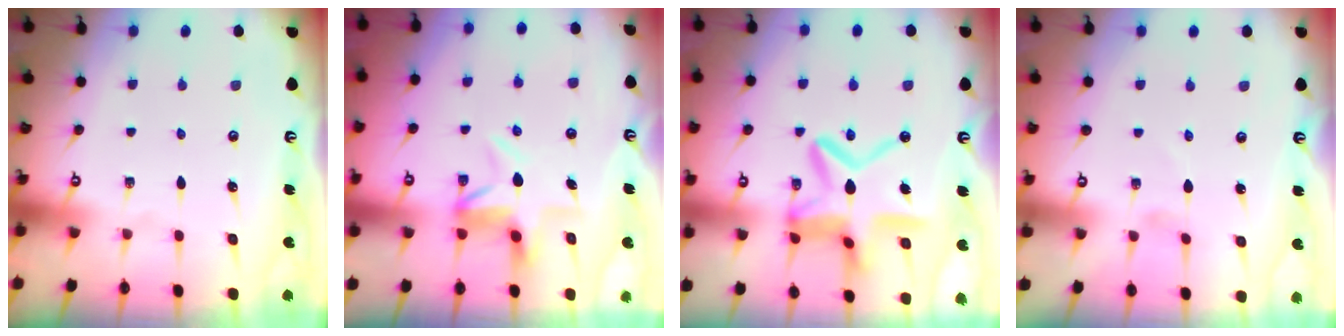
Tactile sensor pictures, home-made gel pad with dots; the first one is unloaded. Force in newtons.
{"total": 4.6, "press": 4.5, "slide": 0.2}
{"total": 15.9, "press": 15.9, "slide": 1.3}
{"total": 1.0, "press": 1.0, "slide": 0.1}